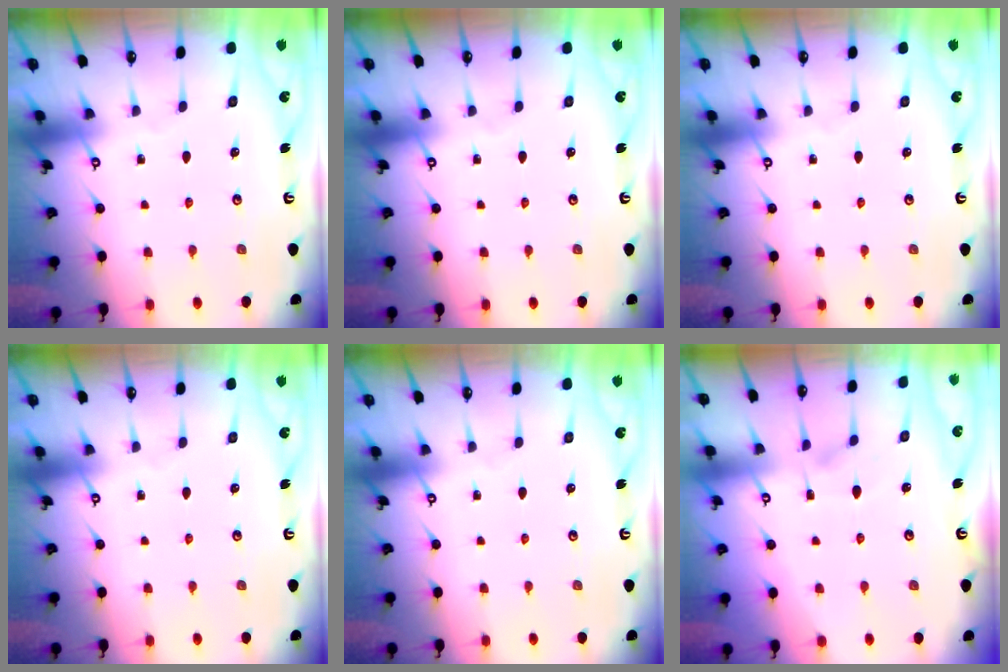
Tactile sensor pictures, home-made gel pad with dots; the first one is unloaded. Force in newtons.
{"total": 0.0}
{"total": 0.0}
{"total": 0.0}
{"total": 0.0}
{"total": 1.1, "press": 0.6, "slide": 0.9}